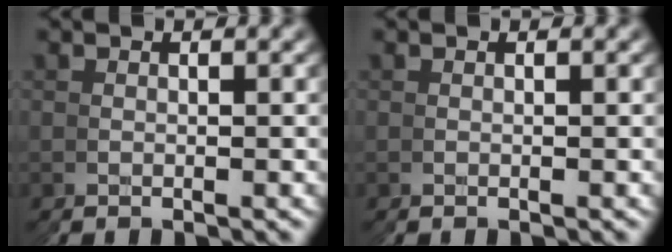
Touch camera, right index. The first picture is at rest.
{"total": 0.0}